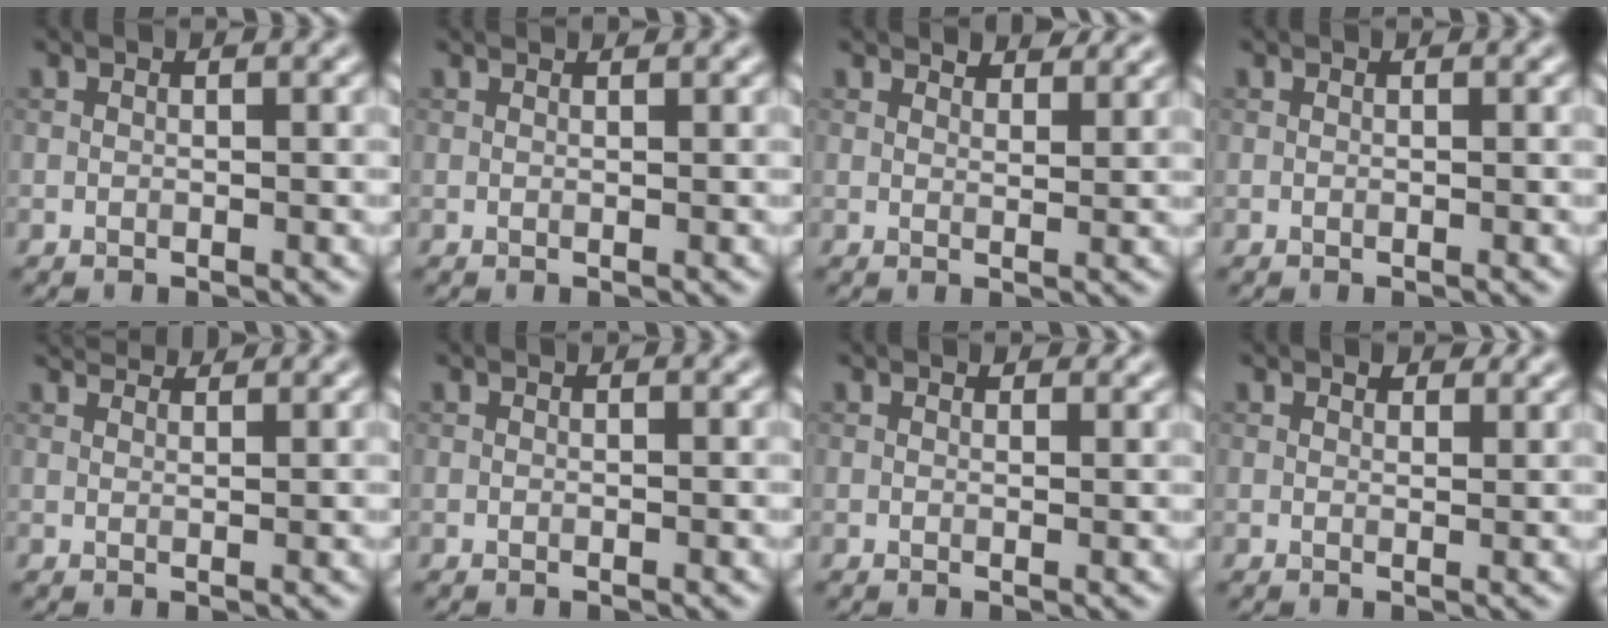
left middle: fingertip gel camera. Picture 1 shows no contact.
{"total": 1.2, "force": [1.2, 0.1, 0.3], "torque": [-0.014, -0.003, 0.009]}
{"total": 2.8, "force": [2.6, 0.6, 0.8], "torque": [-0.016, 0.000, 0.036]}
{"total": 0.0}
{"total": 3.4, "force": [3.1, 0.6, 1.3], "torque": [-0.017, 0.003, 0.035]}
{"total": 0.0}
{"total": 1.0, "force": [0.9, 0.4, 0.3], "torque": [-0.006, -0.002, 0.011]}
{"total": 1.5, "force": [1.2, 0.7, 0.6], "torque": [-0.009, -0.001, 0.019]}